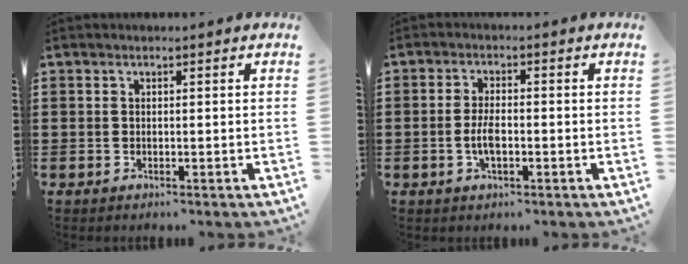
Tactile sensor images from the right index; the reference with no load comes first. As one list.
[{"total": 3.9, "force": [-1.0, 1.4, 3.5], "torque": [-0.079, -0.002, -0.022]}]